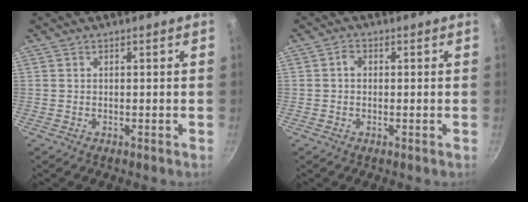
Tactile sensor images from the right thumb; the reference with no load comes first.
{"total": 1.8, "force": [0.1, 1.4, 1.1], "torque": [-0.019, 0.007, -0.002]}